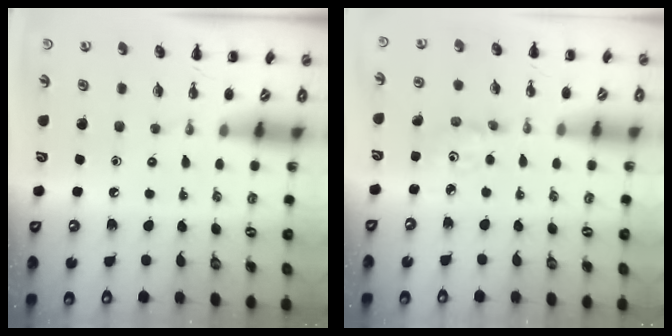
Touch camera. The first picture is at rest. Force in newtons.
{"total": 1.9, "press": 1.9, "slide": 0.4}